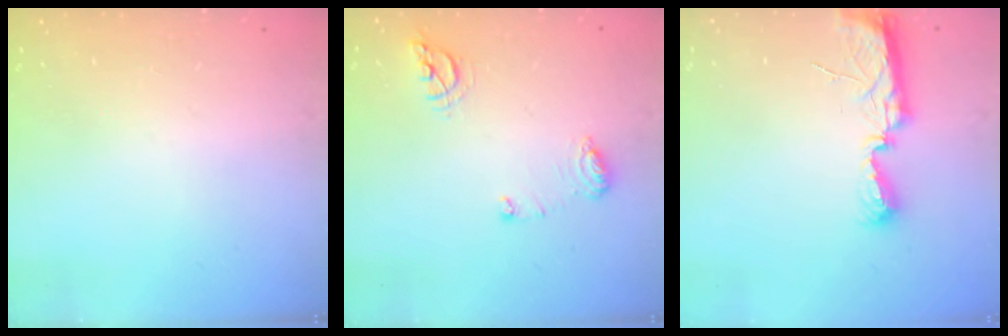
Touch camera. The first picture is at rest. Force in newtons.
{"total": 8.1, "press": 8.1, "slide": 0.4}
{"total": 7.9, "press": 7.8, "slide": 0.8}